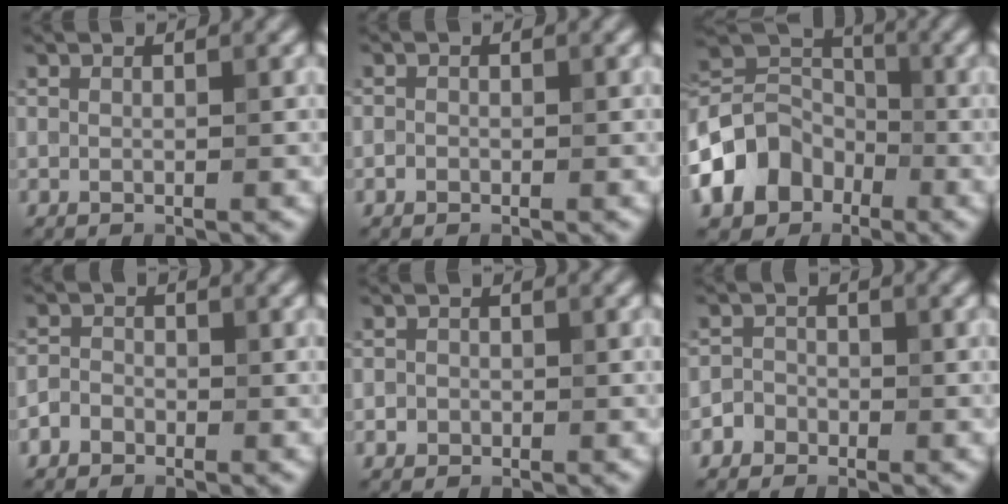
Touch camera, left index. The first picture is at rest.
{"total": 0.6, "force": [-0.3, 0.5, 0.1], "torque": [0.002, -0.003, -0.007]}
{"total": 6.9, "force": [-3.1, 5.4, 2.9], "torque": [-0.051, 0.005, -0.069]}
{"total": 1.6, "force": [-1.0, 1.2, 0.3], "torque": [0.007, 0.004, -0.027]}
{"total": 0.9, "force": [-0.3, 0.9, 0.0], "torque": [0.009, -0.002, -0.006]}
{"total": 1.5, "force": [-0.8, 1.2, 0.0], "torque": [0.018, 0.004, -0.021]}